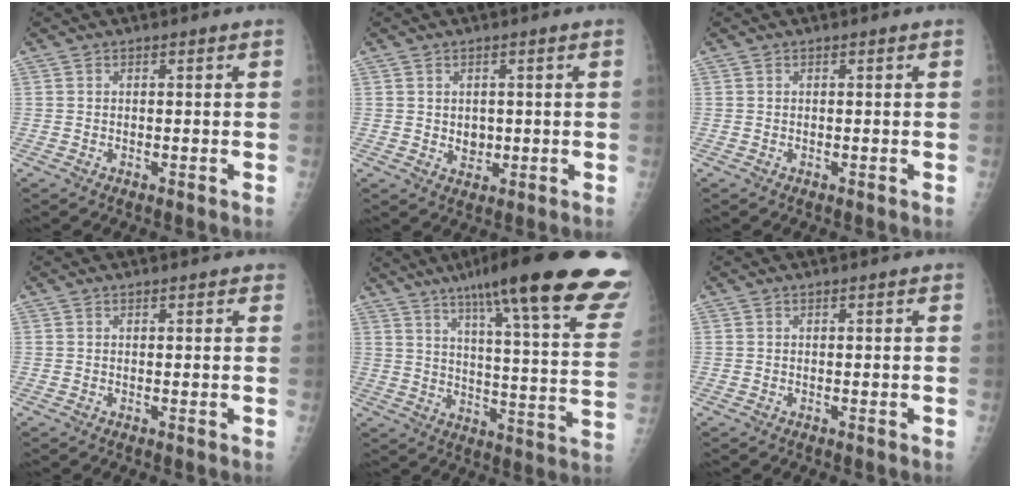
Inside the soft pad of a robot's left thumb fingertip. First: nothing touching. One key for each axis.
{"total": 2.8, "fx": 0.4, "fy": 2.4, "fz": 1.5, "tx": -0.010, "ty": -0.004, "tz": 0.012}
{"total": 0.0}
{"total": 1.1, "fx": 0.9, "fy": 0.5, "fz": 0.3, "tx": 0.005, "ty": -0.003, "tz": 0.008}
{"total": 29.5, "fx": 20.2, "fy": 4.0, "fz": 21.1, "tx": -0.252, "ty": -0.070, "tz": 0.272}
{"total": 0.0}